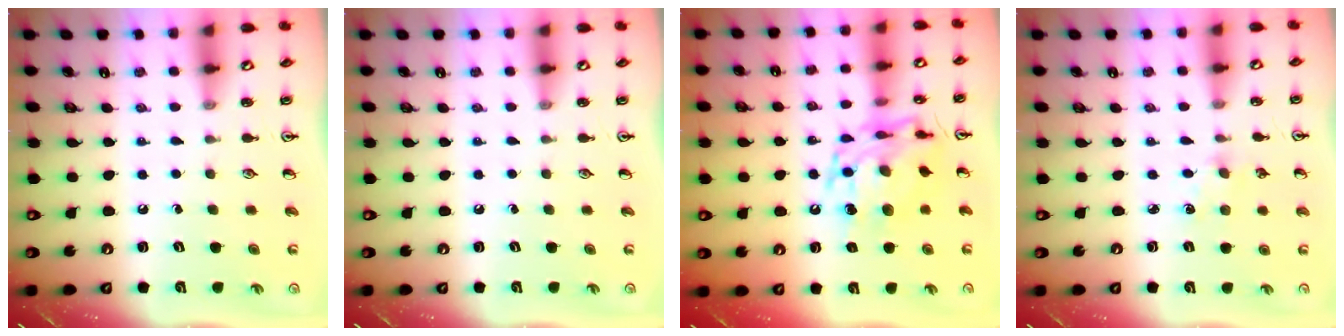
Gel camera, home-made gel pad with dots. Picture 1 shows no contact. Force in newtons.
{"total": 0.0}
{"total": 14.2, "press": 14.2, "slide": 1.1}
{"total": 2.3, "press": 2.3, "slide": 0.4}